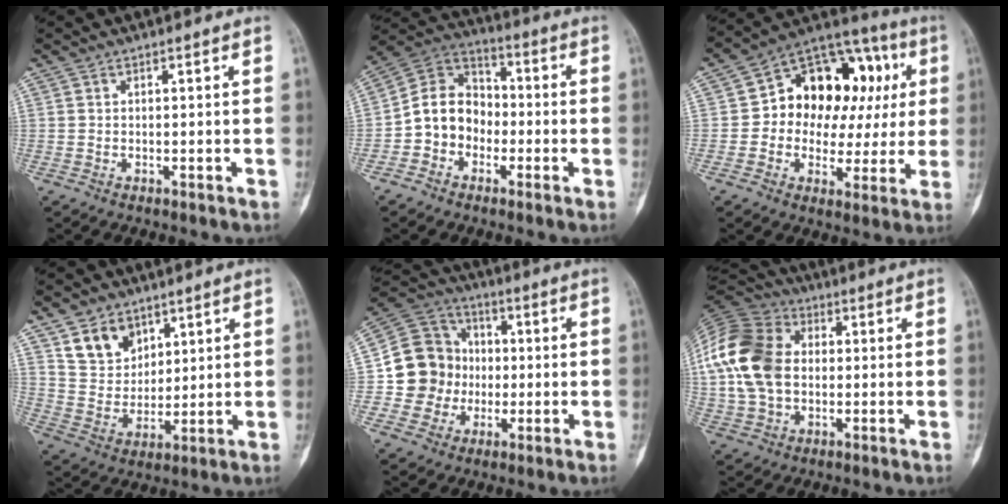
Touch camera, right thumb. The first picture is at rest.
{"total": 10.8, "force": [-2.8, 9.0, 5.3], "torque": [-0.067, 0.052, -0.066]}
{"total": 21.0, "force": [3.4, 14.2, 15.1], "torque": [-0.151, 0.043, 0.050]}
{"total": 9.4, "force": [5.6, 6.7, 3.5], "torque": [-0.037, -0.037, 0.114]}
{"total": 13.8, "force": [-0.9, 13.1, 4.1], "torque": [-0.034, 0.031, -0.014]}
{"total": 19.0, "force": [1.0, 13.7, 13.1], "torque": [-0.264, 0.014, 0.014]}